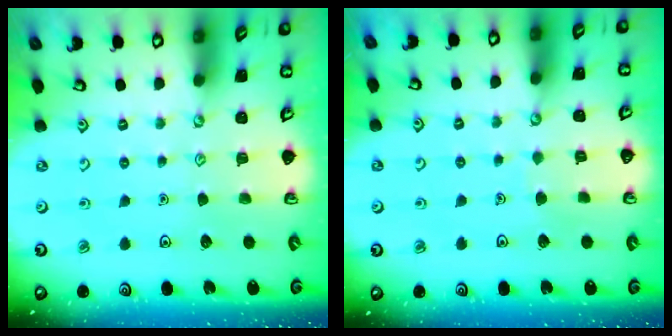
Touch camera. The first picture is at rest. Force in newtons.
{"total": 3.0, "press": 3.0, "slide": 0.2}